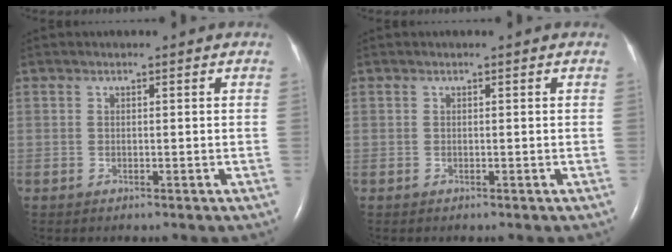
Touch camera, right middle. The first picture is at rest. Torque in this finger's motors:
{"motor_torque": [0.00, 0.00, 0.00, 0.01]}